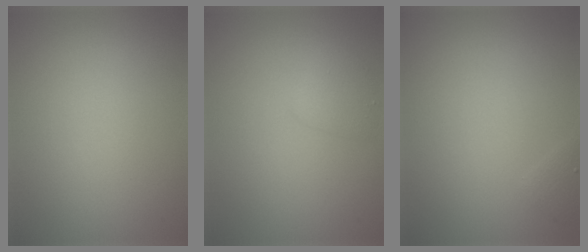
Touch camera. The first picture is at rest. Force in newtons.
{"total": 1.4, "press": 1.4, "slide": 0.1}
{"total": 0.6, "press": 0.6, "slide": 0.1}